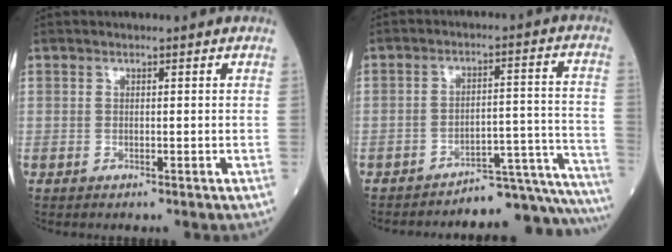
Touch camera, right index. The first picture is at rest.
{"total": 16.6, "force": [-16.4, 0.4, 2.3], "torque": [0.028, 0.048, -0.207]}